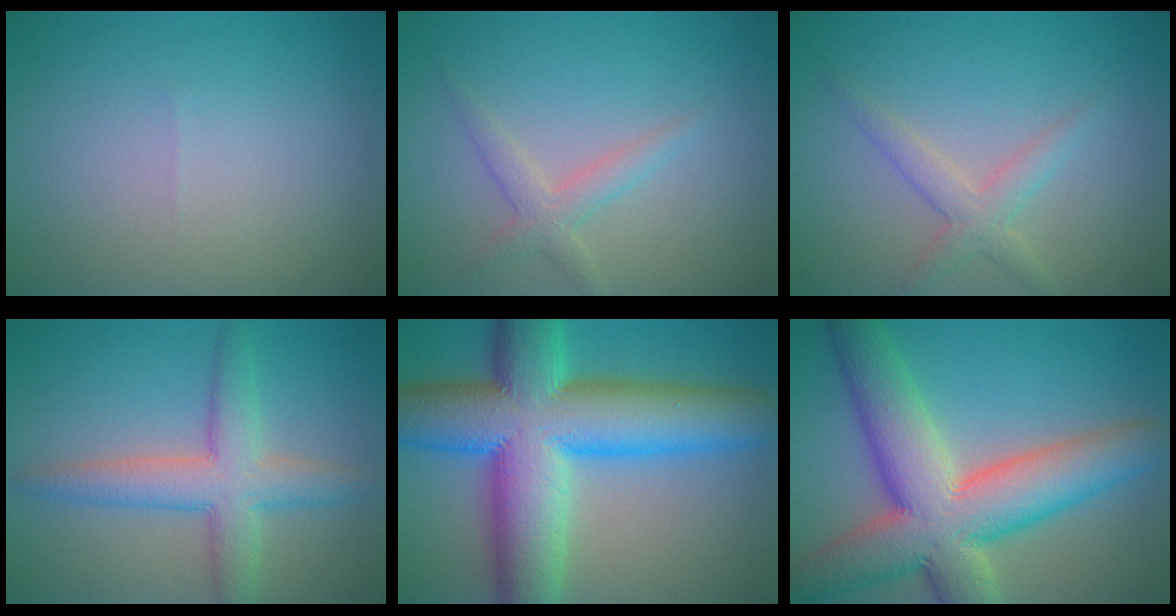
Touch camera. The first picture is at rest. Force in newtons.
{"total": 2.2, "press": 2.2, "slide": 0.0}
{"total": 2.5, "press": 2.5, "slide": 0.0}
{"total": 5.0, "press": 5.0, "slide": 0.2}
{"total": 15.6, "press": 15.6, "slide": 0.3}
{"total": 12.1, "press": 12.1, "slide": 0.9}